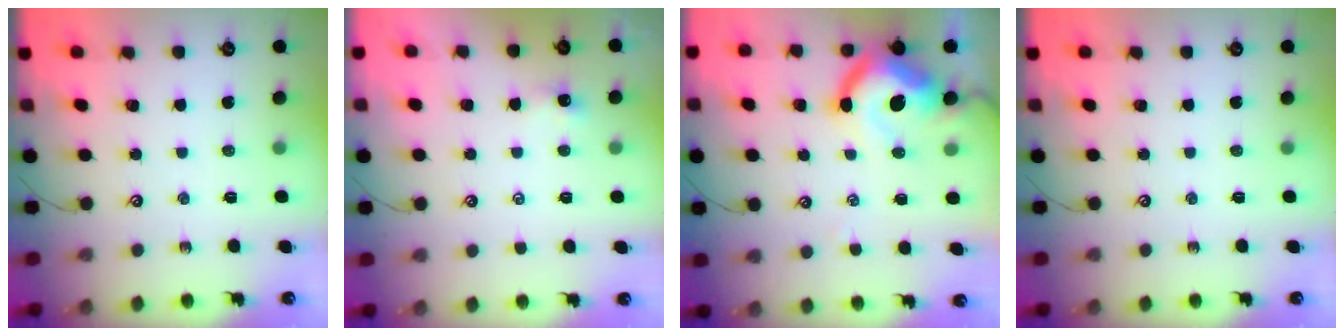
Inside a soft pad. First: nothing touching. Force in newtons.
{"total": 2.3, "press": 2.3, "slide": 0.2}
{"total": 11.8, "press": 11.6, "slide": 2.1}
{"total": 0.0}